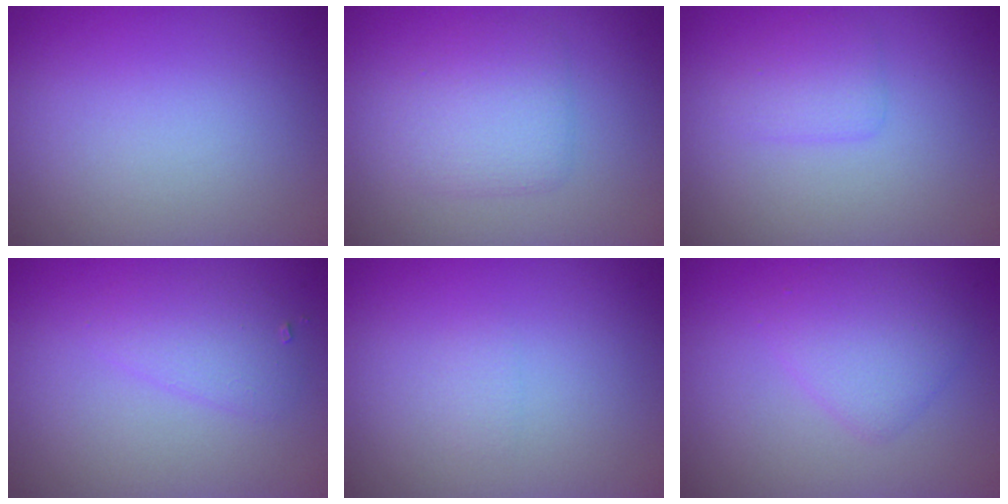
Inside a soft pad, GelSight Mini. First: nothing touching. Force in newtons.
{"total": 2.8, "press": 2.8, "slide": 0.1}
{"total": 1.6, "press": 1.6, "slide": 0.0}
{"total": 2.0, "press": 2.0, "slide": 0.1}
{"total": 0.6, "press": 0.6, "slide": 0.1}
{"total": 2.8, "press": 2.8, "slide": 0.1}